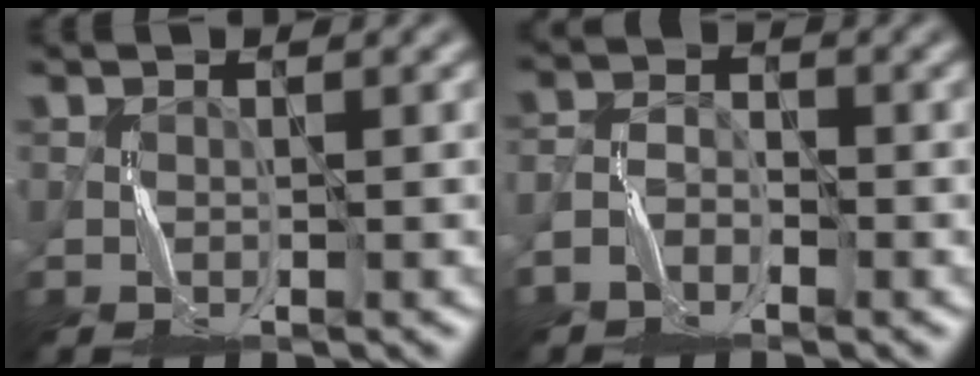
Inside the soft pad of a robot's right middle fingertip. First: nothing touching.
{"total": 2.4, "force": [-1.9, 1.3, 0.6], "torque": [-0.012, 0.008, -0.045]}